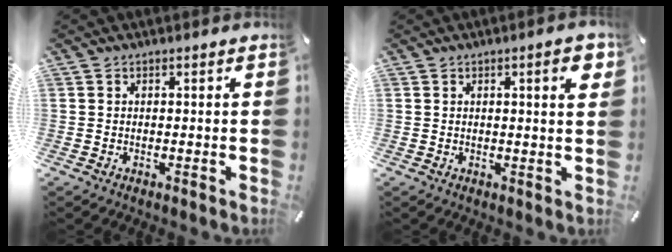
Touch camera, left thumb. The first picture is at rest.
{"total": 4.9, "force": [1.6, 0.9, 4.5], "torque": [-0.064, -0.006, 0.020]}